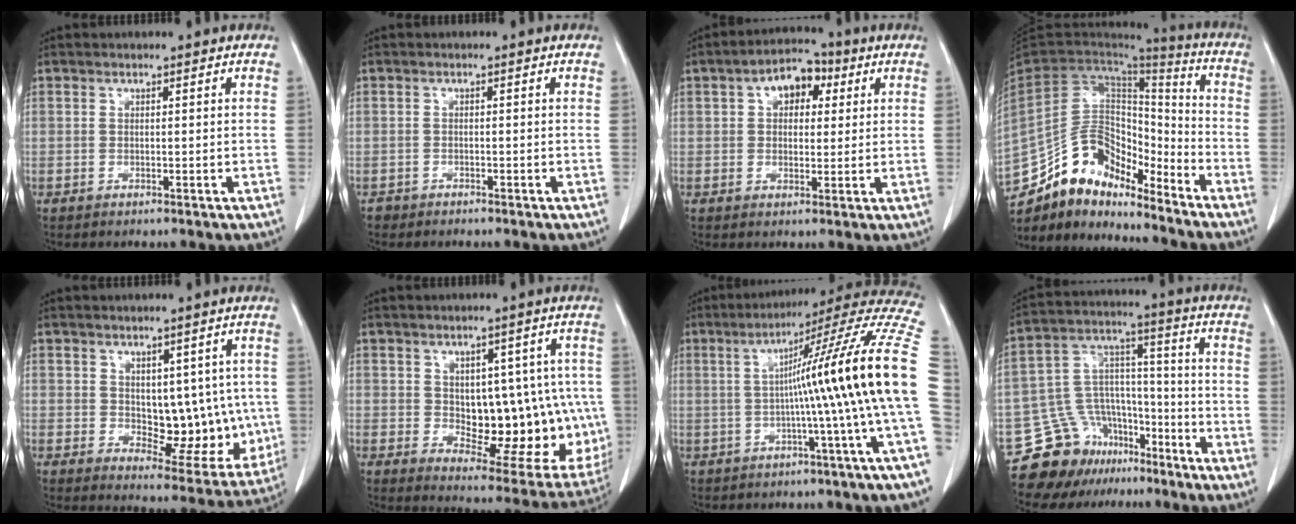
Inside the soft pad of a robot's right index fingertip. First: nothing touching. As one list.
[{"total": 1.1, "force": [-0.9, 0.6, -0.1], "torque": [-0.006, 0.002, -0.019]}, {"total": 6.8, "force": [2.4, 4.1, 4.9], "torque": [-0.075, 0.028, 0.034]}, {"total": 16.4, "force": [-14.0, 6.6, 5.5], "torque": [-0.093, 0.055, -0.254]}, {"total": 10.4, "force": [0.7, 6.0, 8.5], "torque": [-0.088, 0.004, 0.032]}, {"total": 16.1, "force": [-0.1, 8.7, 13.6], "torque": [-0.155, 0.013, 0.028]}, {"total": 19.1, "force": [-0.7, -2.7, 18.9], "torque": [-0.209, 0.030, -0.023]}, {"total": 13.7, "force": [-10.7, 8.2, 2.3], "torque": [-0.040, 0.089, -0.180]}]